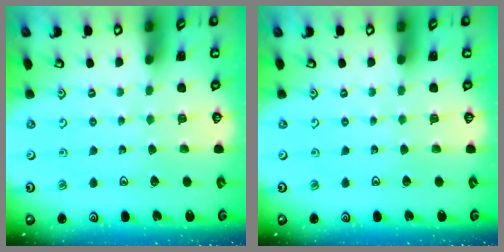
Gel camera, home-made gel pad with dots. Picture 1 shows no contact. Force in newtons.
{"total": 0.0}